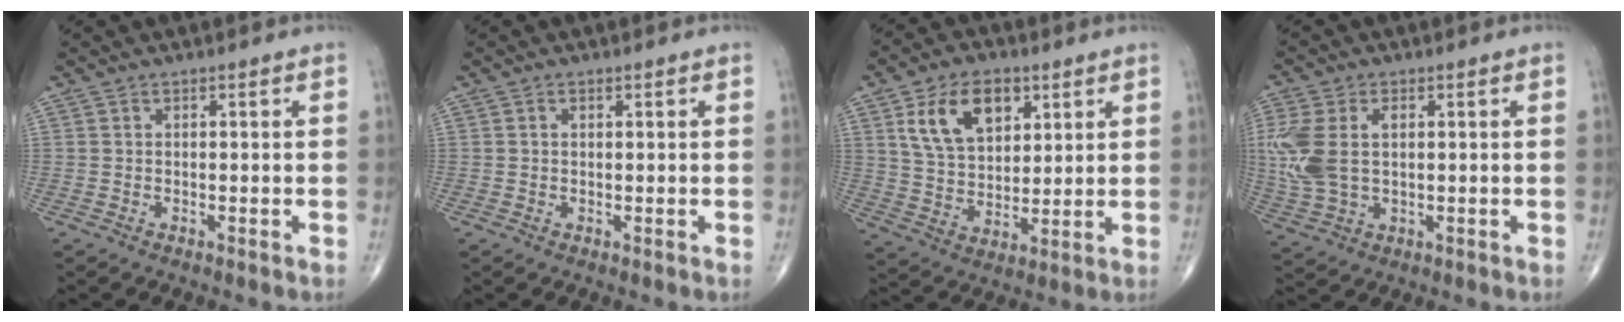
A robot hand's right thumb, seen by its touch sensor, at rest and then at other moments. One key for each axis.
{"total": 0.7, "fx": 0.2, "fy": 0.5, "fz": 0.4, "tx": -0.009, "ty": -0.001, "tz": 0.004}
{"total": 13.5, "fx": 5.8, "fy": 8.5, "fz": 8.8, "tx": -0.126, "ty": -0.018, "tz": 0.112}
{"total": 14.2, "fx": 2.1, "fy": 8.8, "fz": 10.9, "tx": -0.256, "ty": 0.010, "tz": 0.049}